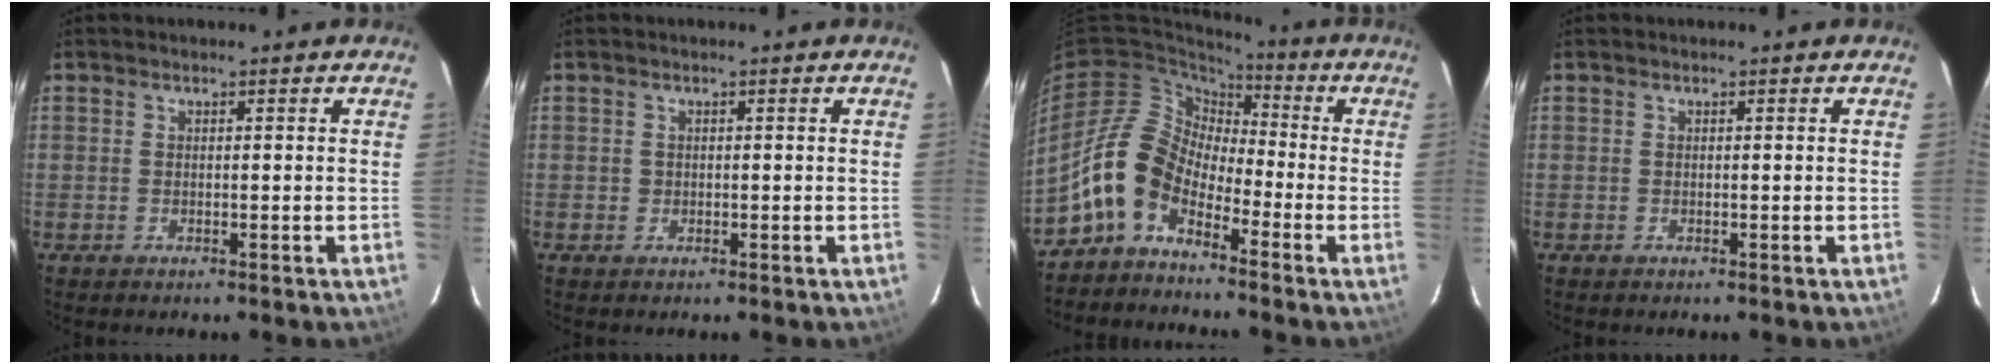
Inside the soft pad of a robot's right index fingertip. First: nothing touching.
{"total": 0.5, "force": [0.0, 0.5, 0.0], "torque": [0.003, 0.000, 0.000]}
{"total": 10.6, "force": [-6.1, 6.5, 5.8], "torque": [-0.115, 0.020, -0.133]}
{"total": 0.0}